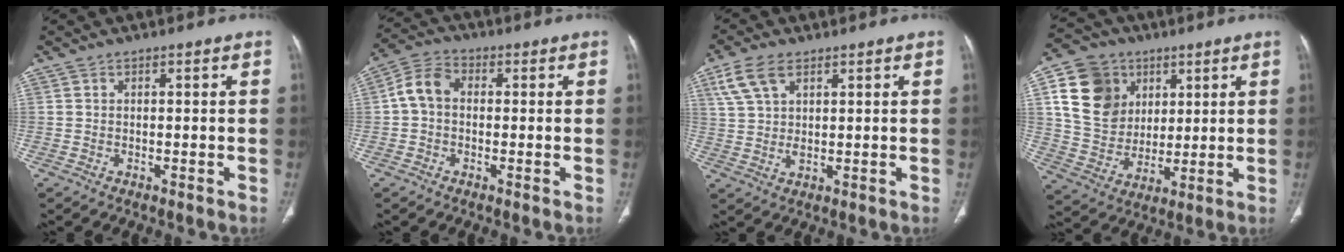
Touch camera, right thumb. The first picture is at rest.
{"total": 6.2, "force": [-0.1, 4.6, 4.2], "torque": [-0.075, 0.020, -0.013]}
{"total": 7.3, "force": [3.6, 3.9, 5.1], "torque": [-0.109, -0.003, 0.074]}
{"total": 15.9, "force": [5.5, 13.0, 7.3], "torque": [-0.112, -0.005, 0.107]}